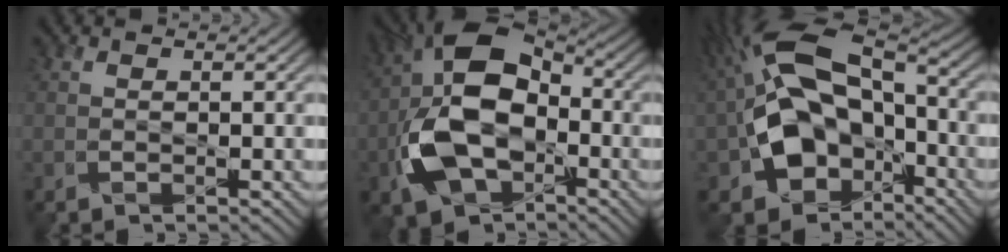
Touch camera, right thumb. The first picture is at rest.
{"total": 14.3, "force": [-3.5, 9.1, 10.5], "torque": [-0.233, -0.012, -0.072]}
{"total": 18.0, "force": [-3.3, 11.7, 13.4], "torque": [-0.247, 0.004, -0.069]}